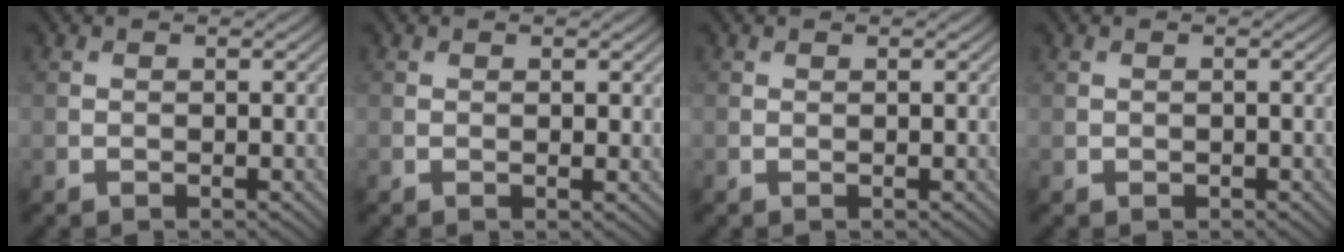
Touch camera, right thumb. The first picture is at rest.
{"total": 0.7, "force": [0.3, 0.1, 0.6], "torque": [-0.008, -0.004, 0.003]}
{"total": 0.0}
{"total": 0.5, "force": [-0.1, 0.5, 0.1], "torque": [0.000, -0.004, -0.002]}